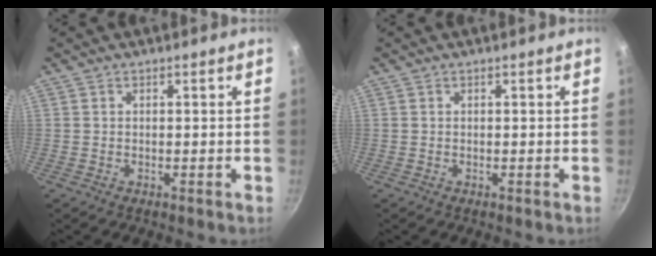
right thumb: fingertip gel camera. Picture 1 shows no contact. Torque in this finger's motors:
{"motor_torque": [-0.02, -0.02, 0.02, 0.02, 0.01]}